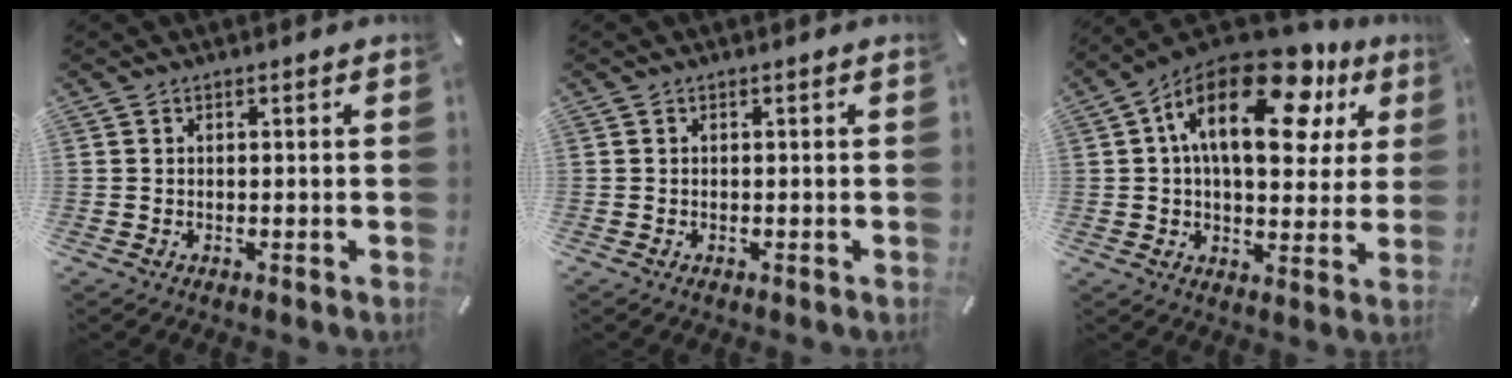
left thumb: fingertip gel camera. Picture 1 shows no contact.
{"total": 0.0}
{"total": 22.6, "force": [10.4, 11.2, 16.7], "torque": [-0.276, -0.050, 0.169]}